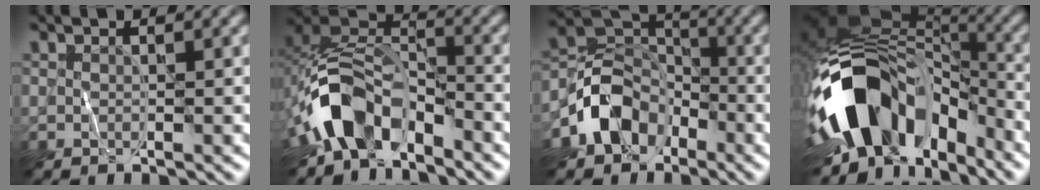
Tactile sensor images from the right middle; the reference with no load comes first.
{"total": 8.0, "force": [-4.7, 4.7, 4.4], "torque": [-0.067, 0.004, -0.094]}
{"total": 6.4, "force": [-3.4, 4.8, 2.7], "torque": [-0.036, 0.005, -0.073]}
{"total": 14.7, "force": [-5.1, 9.7, 9.8], "torque": [-0.191, 0.006, -0.094]}